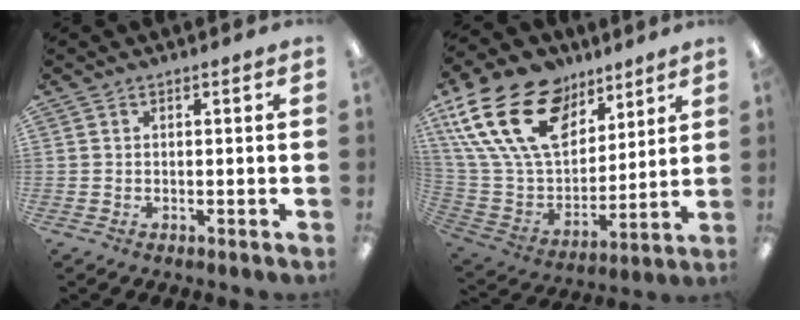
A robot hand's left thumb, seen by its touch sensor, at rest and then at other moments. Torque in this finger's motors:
{"motor_torque": [0.83, 0.48, 1.81, -0.96, 0.37]}